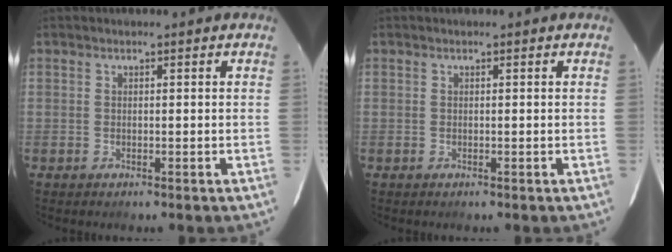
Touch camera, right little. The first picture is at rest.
{"total": 0.0}